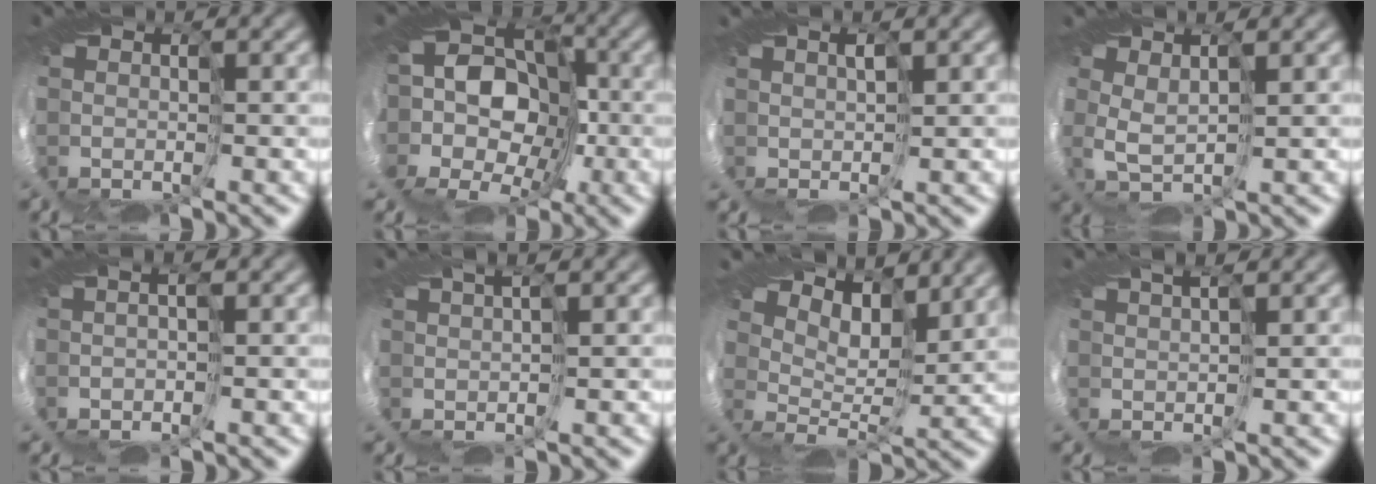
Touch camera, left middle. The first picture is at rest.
{"total": 8.7, "force": [-1.3, 7.0, 5.0], "torque": [-0.075, 0.020, -0.076]}
{"total": 2.7, "force": [0.9, -2.2, -1.3], "torque": [0.028, 0.009, -0.001]}
{"total": 1.7, "force": [0.7, -1.5, -0.1], "torque": [-0.016, 0.002, -0.006]}
{"total": 1.5, "force": [-0.3, -1.5, -0.2], "torque": [0.023, 0.005, -0.020]}
{"total": 2.7, "force": [0.4, -2.5, -0.9], "torque": [0.036, 0.018, -0.004]}
{"total": 5.5, "force": [5.4, 0.1, 1.0], "torque": [-0.013, 0.011, 0.045]}
{"total": 2.6, "force": [1.3, -2.2, -0.6], "torque": [0.025, 0.022, -0.002]}